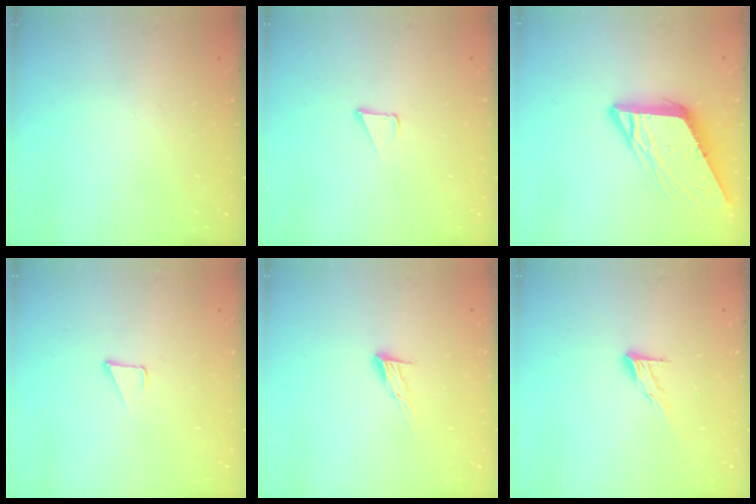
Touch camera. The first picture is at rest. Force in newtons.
{"total": 2.3, "press": 2.3, "slide": 0.2}
{"total": 10.6, "press": 10.5, "slide": 1.1}
{"total": 2.3, "press": 2.3, "slide": 0.2}
{"total": 7.2, "press": 7.2, "slide": 0.4}
{"total": 7.3, "press": 7.3, "slide": 0.4}